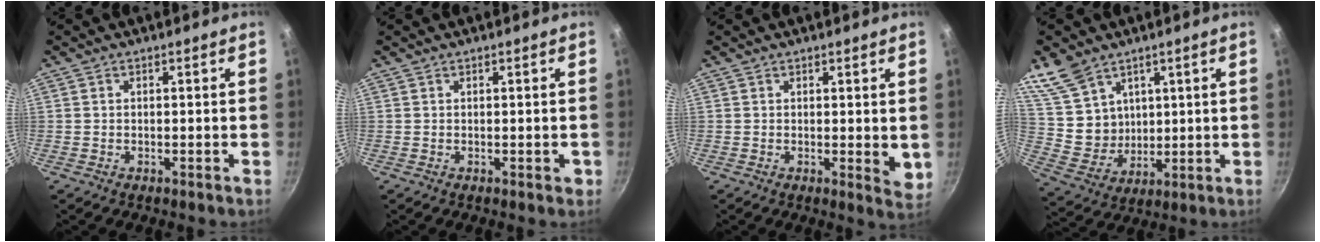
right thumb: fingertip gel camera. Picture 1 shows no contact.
{"total": 1.0, "force": [0.2, 0.5, 0.8], "torque": [-0.002, 0.003, 0.004]}
{"total": 3.8, "force": [1.3, 1.4, 3.3], "torque": [-0.040, -0.007, 0.020]}
{"total": 12.0, "force": [7.4, 8.3, 4.6], "torque": [-0.060, -0.041, 0.159]}